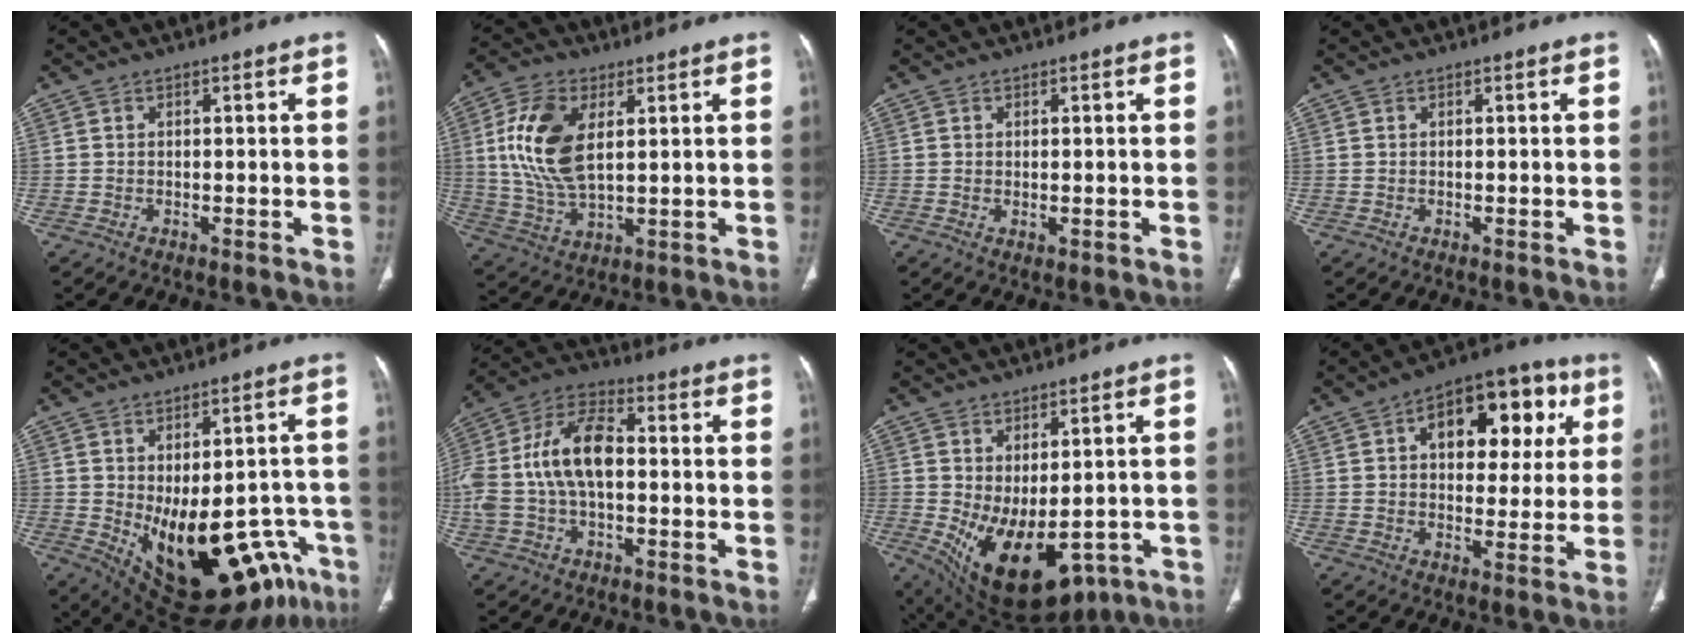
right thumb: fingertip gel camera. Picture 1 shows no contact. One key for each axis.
{"total": 13.8, "fx": 3.4, "fy": 7.3, "fz": 11.3, "tx": -0.232, "ty": -0.009, "tz": 0.070}
{"total": 1.1, "fx": 0.0, "fy": 0.5, "fz": 1.0, "tx": -0.020, "ty": -0.007, "tz": 0.006}
{"total": 0.0}
{"total": 23.4, "fx": -9.0, "fy": 11.7, "fz": 18.2, "tx": -0.189, "ty": 0.008, "tz": -0.099}
{"total": 15.6, "fx": -0.2, "fy": 8.8, "fz": 12.9, "tx": -0.269, "ty": 0.042, "tz": -0.009}
{"total": 17.6, "fx": -5.2, "fy": 9.7, "fz": 13.7, "tx": -0.211, "ty": -0.012, "tz": -0.044}
{"total": 17.5, "fx": 5.7, "fy": 10.1, "fz": 13.1, "tx": -0.122, "ty": 0.015, "tz": 0.075}